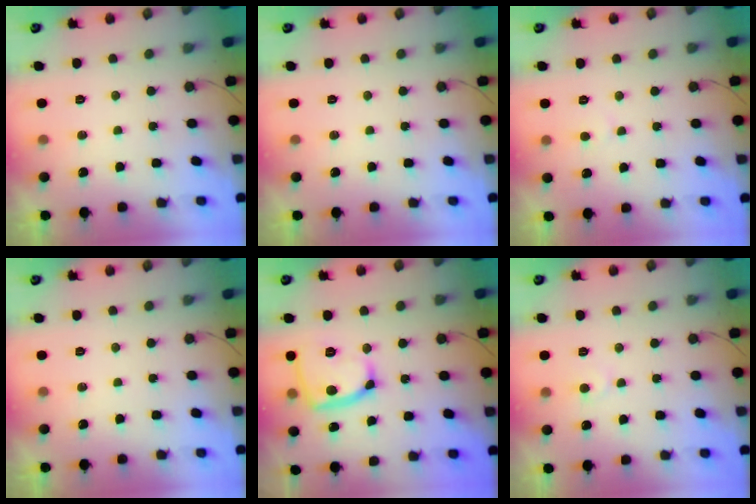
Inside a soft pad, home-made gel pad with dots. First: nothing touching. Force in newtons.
{"total": 0.0}
{"total": 1.1, "press": 1.1, "slide": 0.1}
{"total": 0.0}
{"total": 14.5, "press": 14.4, "slide": 1.5}
{"total": 4.7, "press": 4.6, "slide": 0.4}